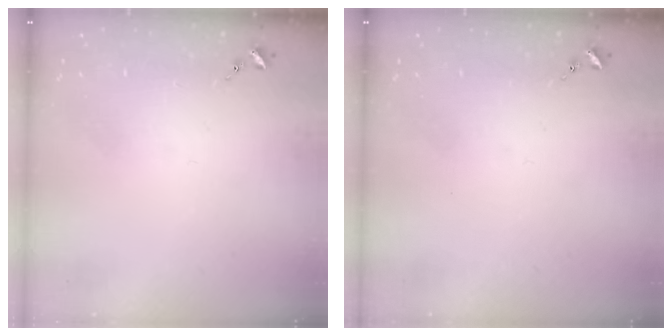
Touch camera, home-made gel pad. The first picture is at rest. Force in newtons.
{"total": 0.0}